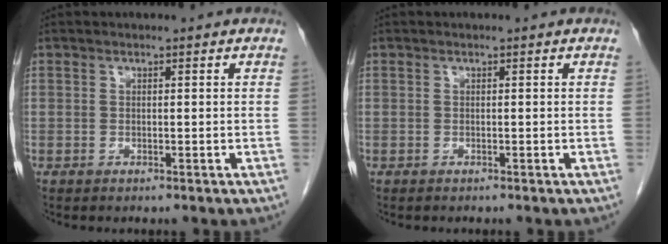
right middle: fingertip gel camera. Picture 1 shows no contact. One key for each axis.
{"total": 0.0}